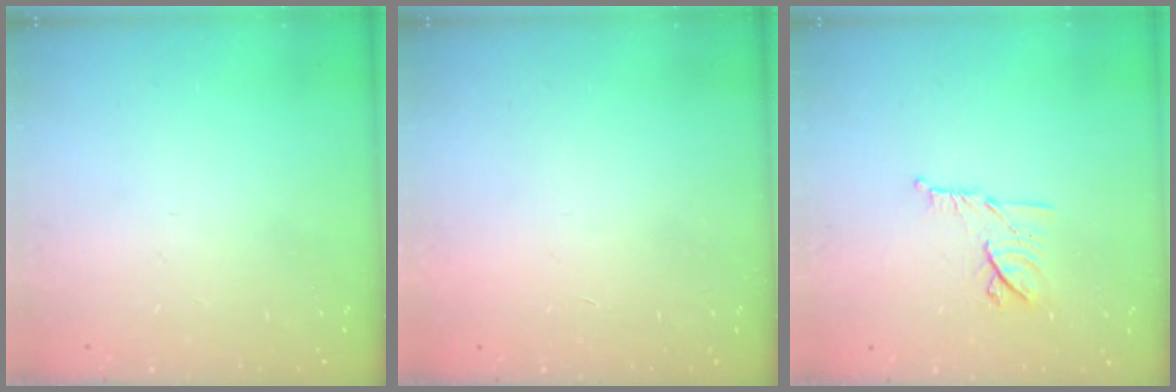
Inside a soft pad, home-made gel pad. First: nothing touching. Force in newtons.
{"total": 1.5, "press": 1.5, "slide": 0.1}
{"total": 9.7, "press": 9.7, "slide": 0.6}